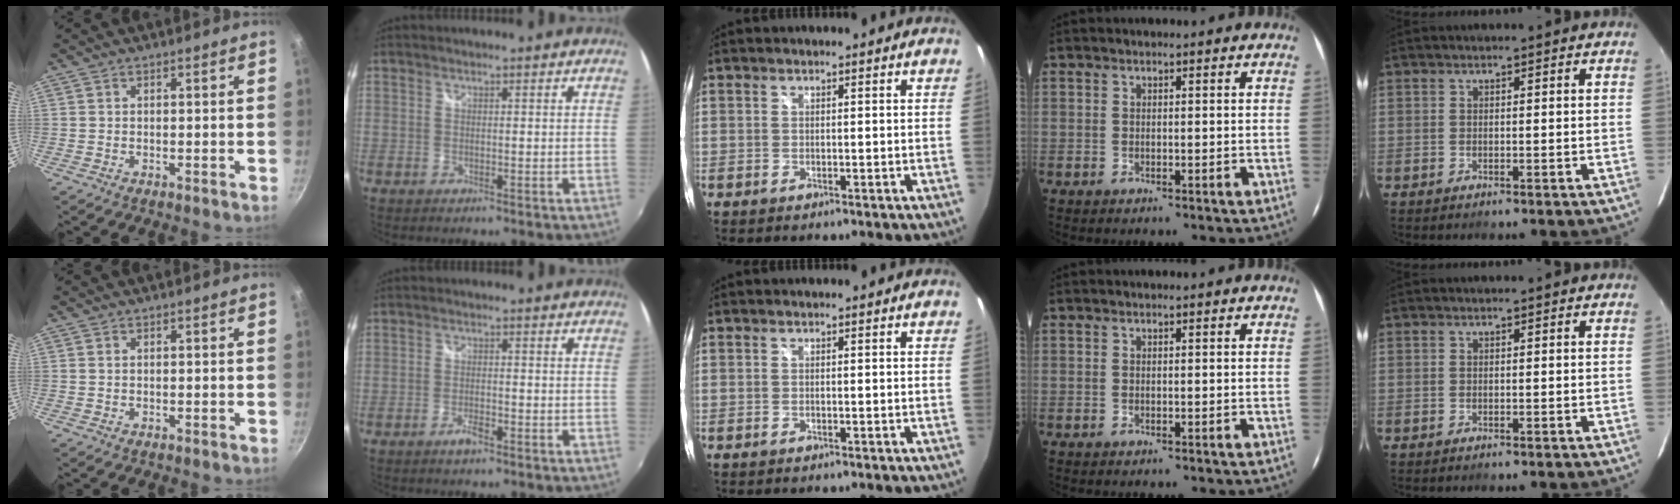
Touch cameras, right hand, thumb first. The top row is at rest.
{"index": {"total": 2.7, "force": [-1.8, 0.7, 1.8], "torque": [-0.044, -0.001, -0.036]}}